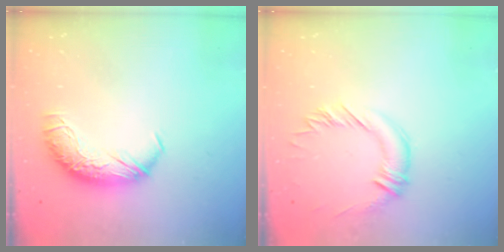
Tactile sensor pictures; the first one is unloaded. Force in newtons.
{"total": 0.9, "press": 0.8, "slide": 0.4}